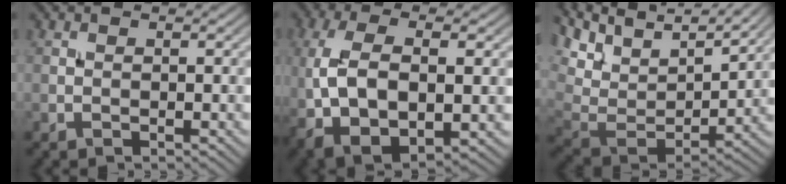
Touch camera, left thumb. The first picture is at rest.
{"total": 10.8, "force": [-1.1, 5.8, 9.1], "torque": [-0.208, -0.016, -0.013]}
{"total": 12.0, "force": [7.8, 4.9, 7.7], "torque": [-0.193, 0.010, 0.135]}